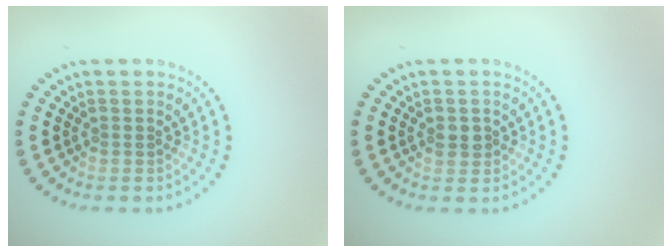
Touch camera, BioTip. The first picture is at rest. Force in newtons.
{"total": 1.3, "press": 1.3, "slide": 0.2}